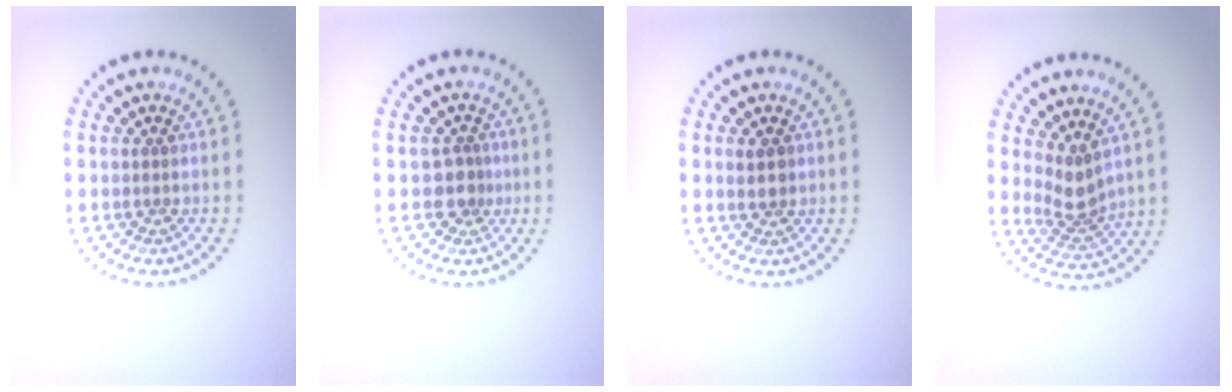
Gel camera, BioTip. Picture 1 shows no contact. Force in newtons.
{"total": 2.0, "press": 1.6, "slide": 1.2}
{"total": 1.5, "press": 1.5, "slide": 0.5}
{"total": 2.8, "press": 2.0, "slide": 2.0}